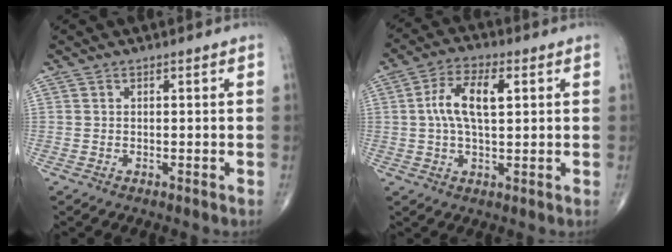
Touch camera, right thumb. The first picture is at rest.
{"total": 9.2, "force": [1.8, 4.1, 8.0], "torque": [-0.157, 0.013, 0.028]}